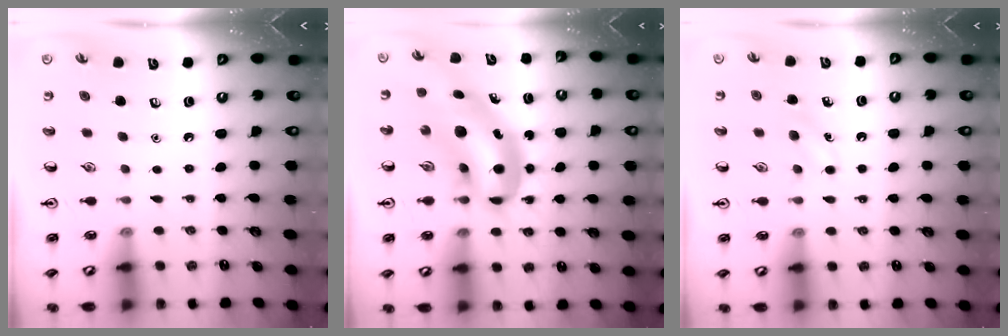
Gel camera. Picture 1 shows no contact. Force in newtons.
{"total": 10.9, "press": 10.3, "slide": 3.5}
{"total": 5.5, "press": 5.2, "slide": 1.7}